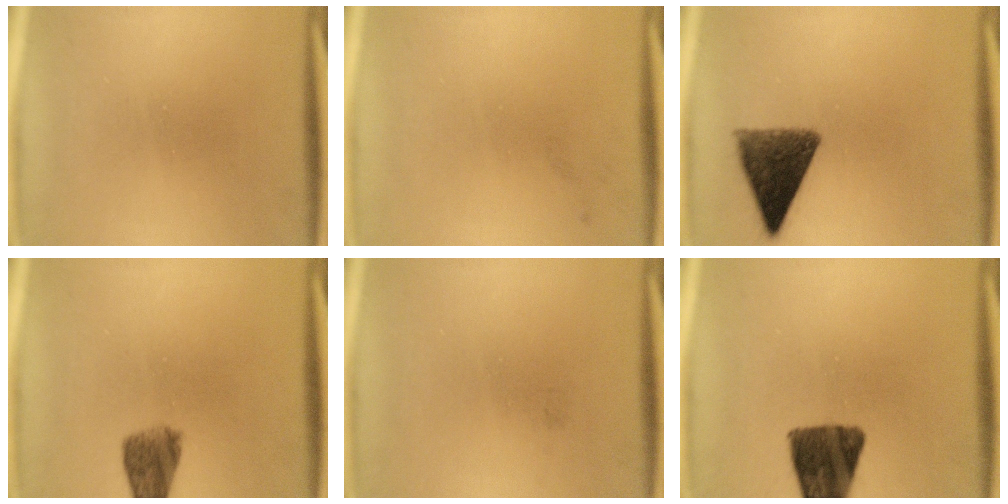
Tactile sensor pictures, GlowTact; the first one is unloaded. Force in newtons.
{"total": 1.1}
{"total": 10.4}
{"total": 5.6}
{"total": 0.7}
{"total": 11.8}